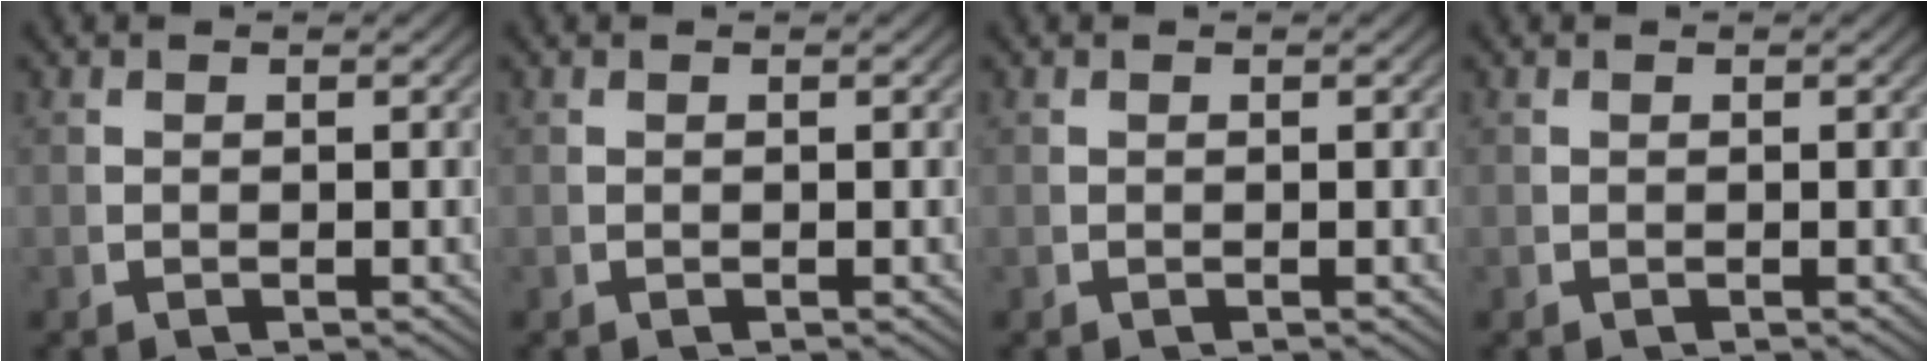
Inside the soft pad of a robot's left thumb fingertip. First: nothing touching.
{"total": 0.0}
{"total": 0.0}
{"total": 0.0}